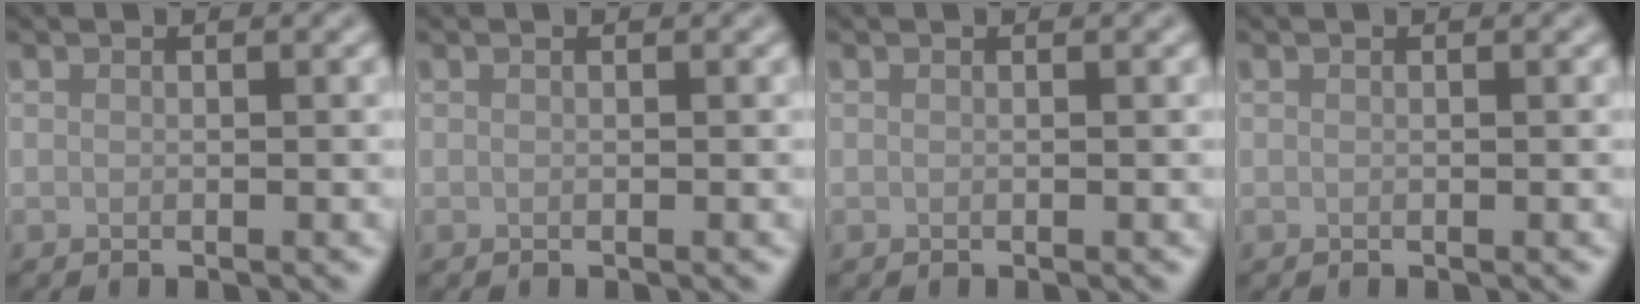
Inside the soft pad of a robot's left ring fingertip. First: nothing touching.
{"total": 0.0}
{"total": 0.0}
{"total": 0.0}